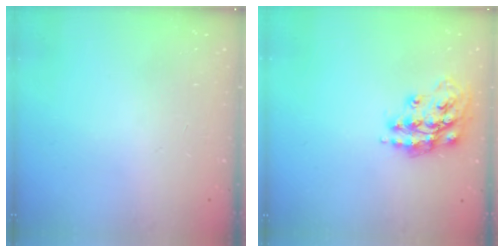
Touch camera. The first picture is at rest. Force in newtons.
{"total": 15.1, "press": 15.0, "slide": 1.0}